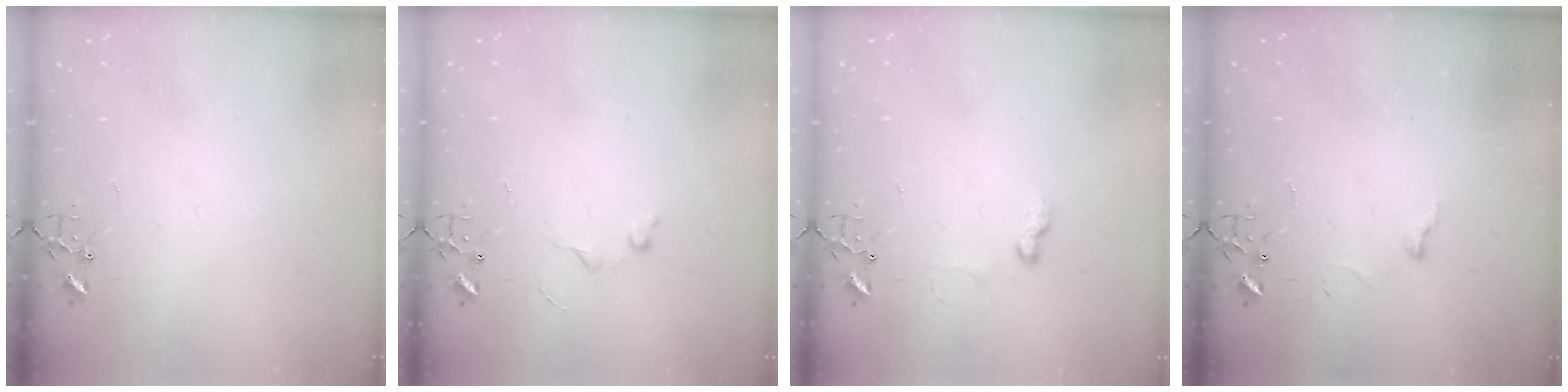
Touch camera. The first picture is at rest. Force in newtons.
{"total": 6.8, "press": 6.7, "slide": 0.8}
{"total": 6.7, "press": 6.6, "slide": 0.9}
{"total": 3.8, "press": 3.8, "slide": 0.5}